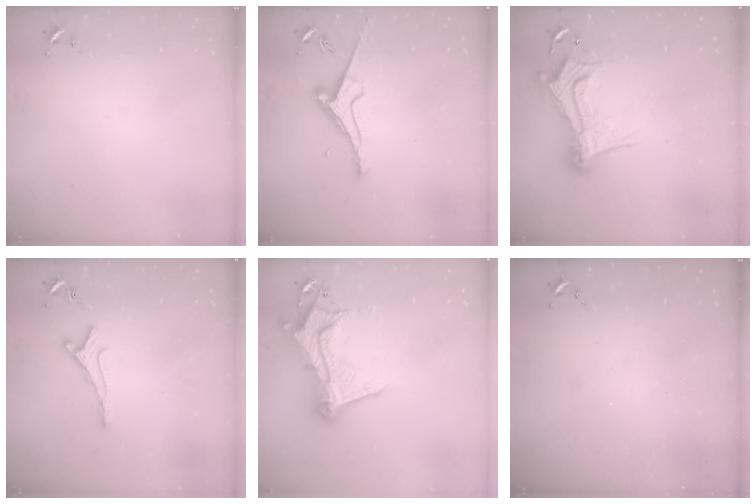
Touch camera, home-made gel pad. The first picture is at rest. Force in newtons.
{"total": 7.5, "press": 7.4, "slide": 1.1}
{"total": 23.8, "press": 23.7, "slide": 2.2}
{"total": 4.5, "press": 4.4, "slide": 0.9}
{"total": 19.7, "press": 19.6, "slide": 1.3}
{"total": 0.0}